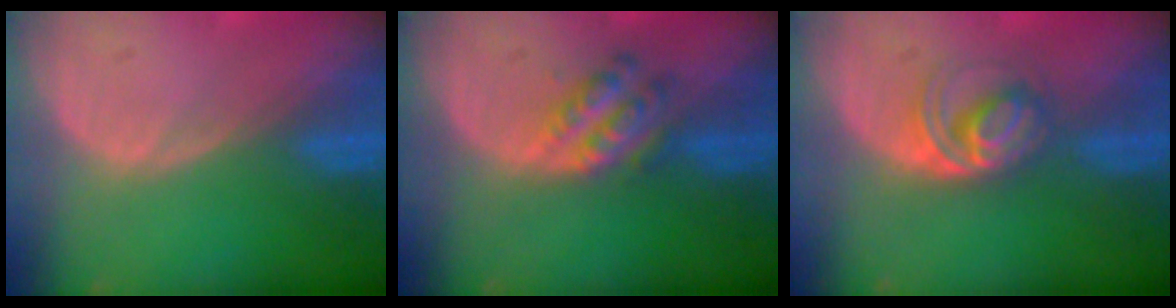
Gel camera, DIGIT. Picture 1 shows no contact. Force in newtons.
{"total": 5.4, "press": 4.9, "slide": 2.2}
{"total": 5.0, "press": 4.9, "slide": 1.0}